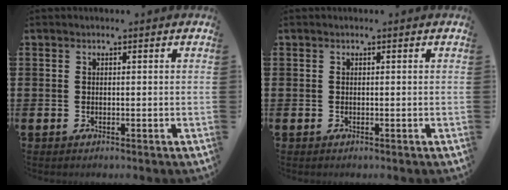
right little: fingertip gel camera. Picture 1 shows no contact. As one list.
[{"total": 0.0}]